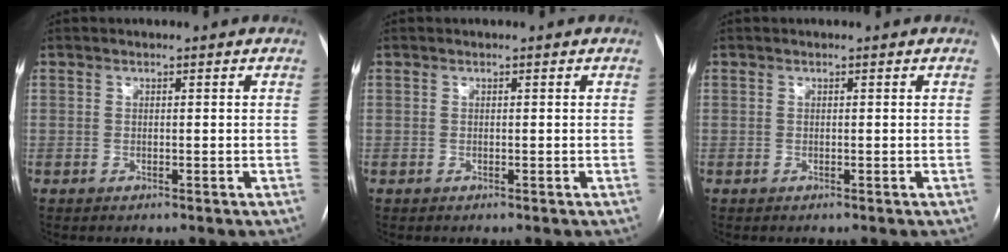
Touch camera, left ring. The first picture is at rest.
{"total": 0.0}
{"total": 0.0}